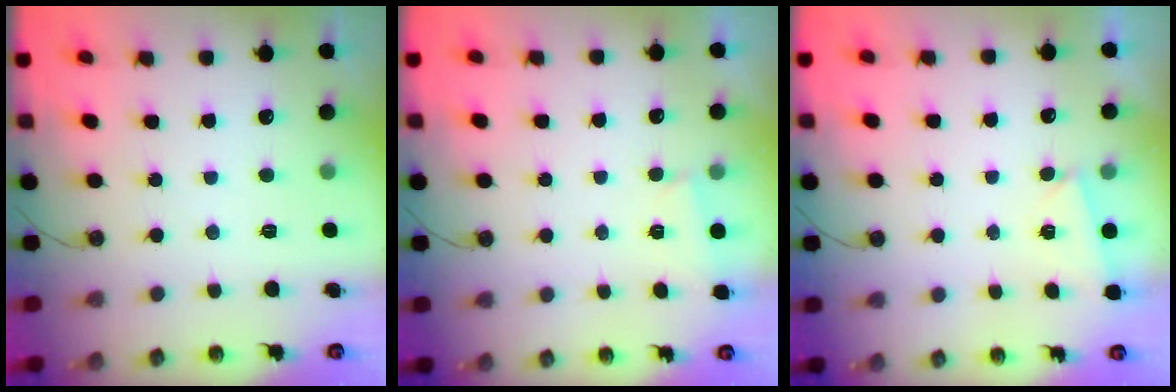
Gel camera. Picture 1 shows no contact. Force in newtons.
{"total": 1.0, "press": 0.9, "slide": 0.4}
{"total": 2.5, "press": 1.5, "slide": 2.0}